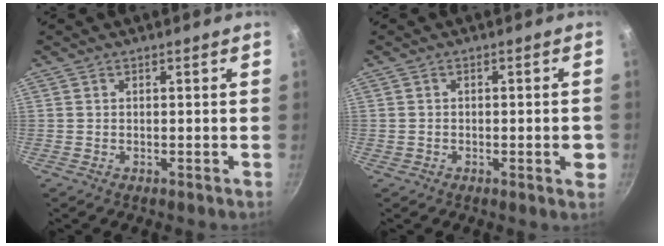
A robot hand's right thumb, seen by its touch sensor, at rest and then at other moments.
{"total": 3.5, "force": [-0.9, 1.4, 3.1], "torque": [-0.029, 0.004, -0.014]}